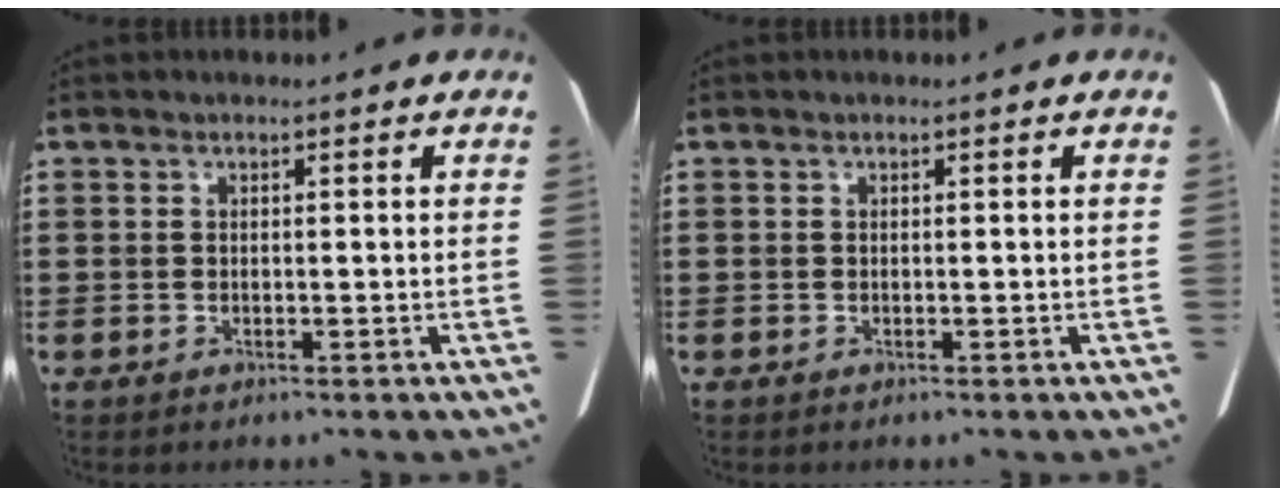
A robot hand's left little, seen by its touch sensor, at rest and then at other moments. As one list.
[{"total": 0.0}]